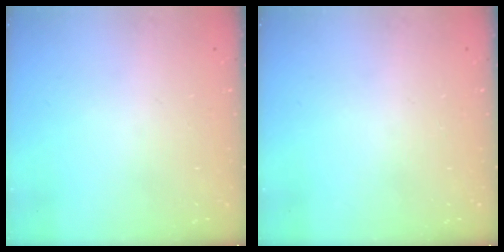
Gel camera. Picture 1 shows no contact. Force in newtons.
{"total": 0.0}